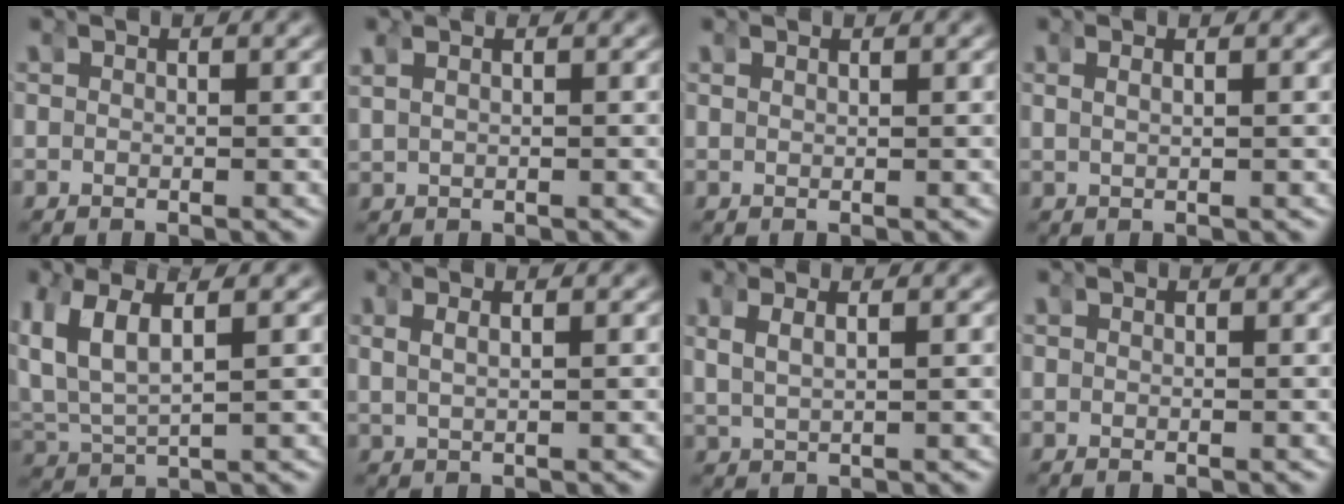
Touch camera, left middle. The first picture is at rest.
{"total": 1.3, "force": [0.7, 0.5, 1.0], "torque": [-0.024, 0.004, 0.021]}
{"total": 0.5, "force": [0.4, -0.3, 0.2], "torque": [-0.001, -0.003, 0.013]}
{"total": 1.0, "force": [0.4, -0.1, 0.9], "torque": [-0.016, -0.003, 0.014]}
{"total": 6.4, "force": [1.9, 4.2, 4.3], "torque": [-0.125, -0.015, 0.044]}
{"total": 1.7, "force": [0.7, 0.4, 1.5], "torque": [-0.030, -0.004, 0.022]}
{"total": 2.4, "force": [1.0, 1.1, 1.9], "torque": [-0.046, -0.005, 0.028]}
{"total": 0.0}